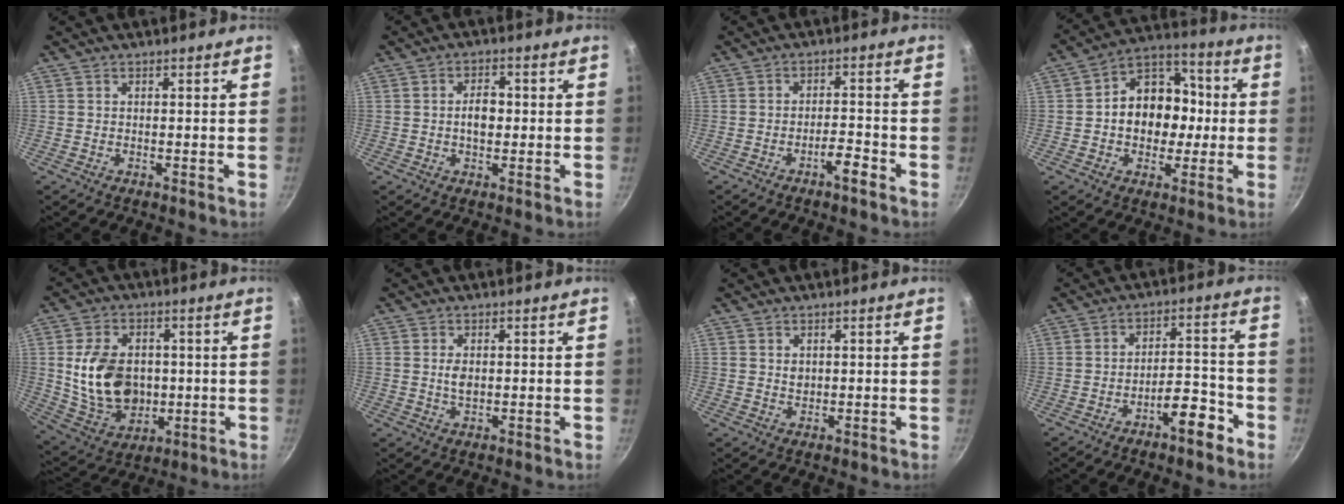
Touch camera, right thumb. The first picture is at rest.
{"total": 4.6, "force": [-0.2, 2.9, 3.6], "torque": [-0.040, 0.012, -0.006]}
{"total": 4.0, "force": [-2.6, 0.9, 2.9], "torque": [-0.044, 0.024, -0.040]}
{"total": 14.8, "force": [-0.3, 11.6, 9.1], "torque": [-0.090, 0.033, -0.020]}
{"total": 15.7, "force": [0.5, 11.6, 10.6], "torque": [-0.168, 0.000, 0.021]}
{"total": 2.6, "force": [0.2, 1.6, 2.1], "torque": [-0.033, -0.001, 0.004]}
{"total": 1.5, "force": [0.4, 1.2, 0.8], "torque": [-0.011, -0.001, 0.007]}
{"total": 7.8, "force": [-4.8, 2.7, 5.5], "torque": [-0.063, 0.052, -0.067]}